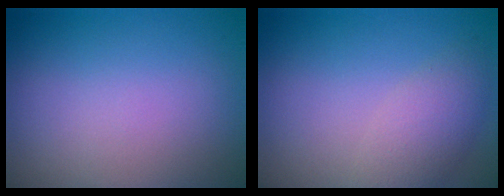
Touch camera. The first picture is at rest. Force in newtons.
{"total": 3.0, "press": 3.0, "slide": 0.1}